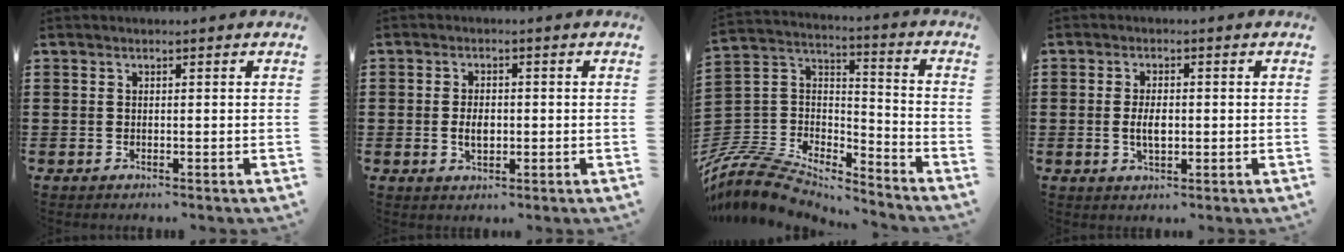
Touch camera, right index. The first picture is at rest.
{"total": 3.2, "force": [-0.3, 1.9, 2.5], "torque": [-0.041, 0.001, -0.008]}
{"total": 9.4, "force": [-8.5, 3.1, 2.6], "torque": [-0.075, 0.003, -0.172]}
{"total": 3.7, "force": [-0.2, 1.7, 3.2], "torque": [-0.052, 0.000, -0.006]}